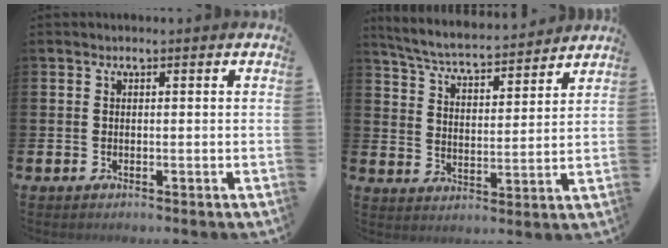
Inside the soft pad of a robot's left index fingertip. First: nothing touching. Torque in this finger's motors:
{"motor_torque": [0.16, -0.32, 0.43, 0.16]}